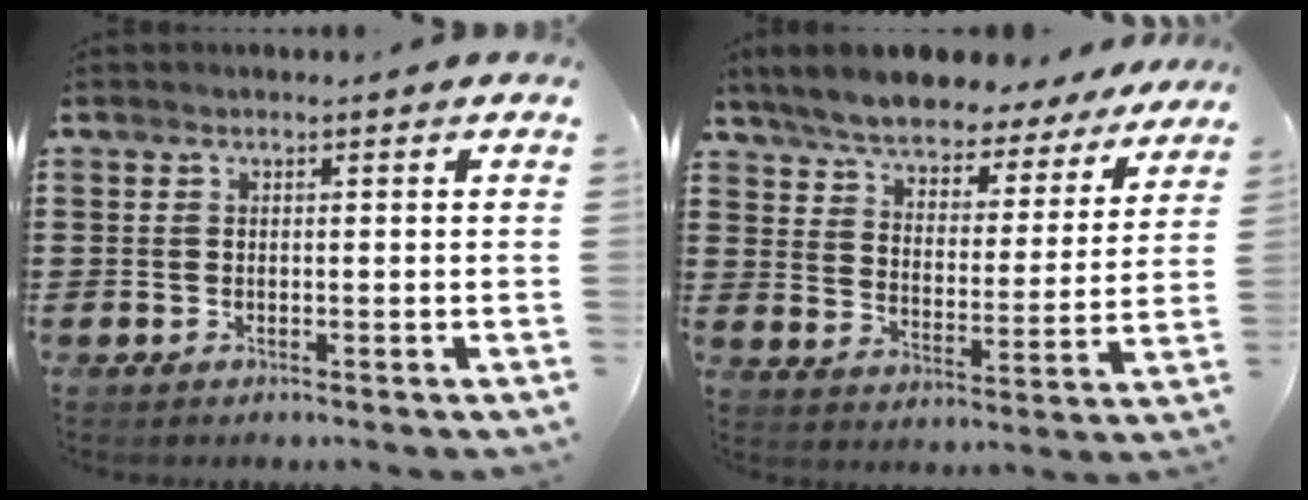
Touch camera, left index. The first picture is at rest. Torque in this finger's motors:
{"motor_torque": [2.14, 0.00, 1.05, 0.21]}